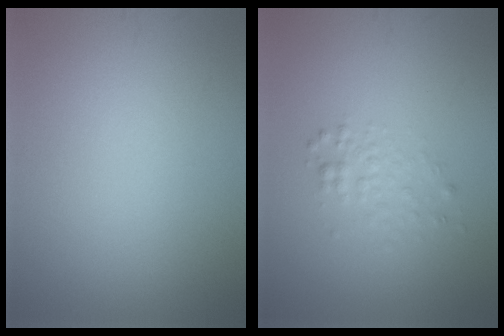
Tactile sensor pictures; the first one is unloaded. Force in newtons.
{"total": 1.7, "press": 1.7, "slide": 0.1}